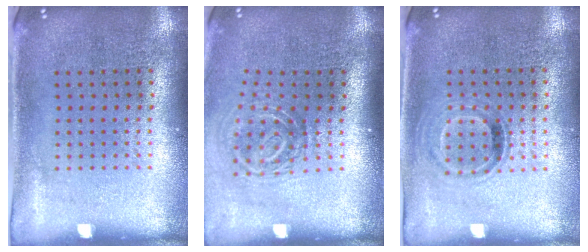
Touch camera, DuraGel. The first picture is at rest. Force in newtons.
{"total": 1.8, "press": 1.2, "slide": 1.4}
{"total": 1.0, "press": 0.8, "slide": 0.5}